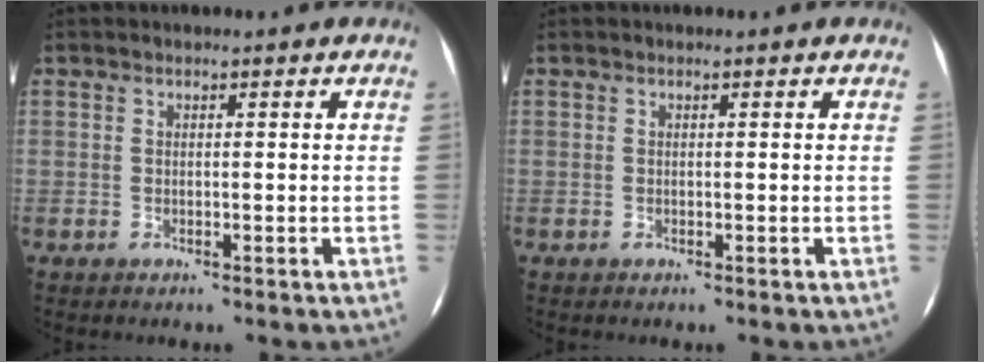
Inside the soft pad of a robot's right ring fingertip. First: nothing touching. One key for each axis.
{"total": 0.0}